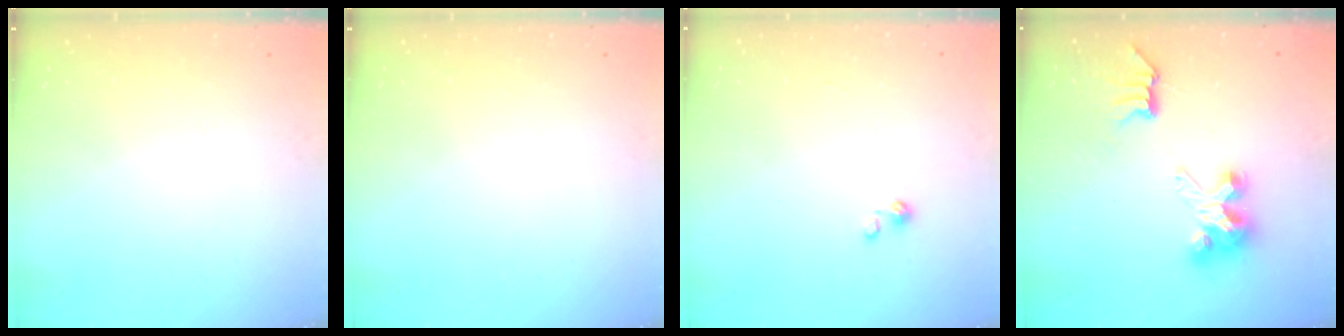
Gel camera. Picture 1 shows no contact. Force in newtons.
{"total": 0.0}
{"total": 0.0}
{"total": 6.9, "press": 6.9, "slide": 0.0}